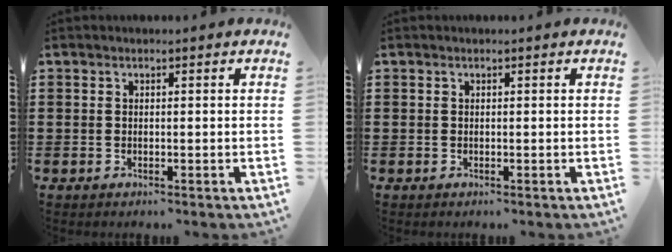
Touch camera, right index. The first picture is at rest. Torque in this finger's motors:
{"motor_torque": [-0.81, 1.33, 0.00, -0.01]}